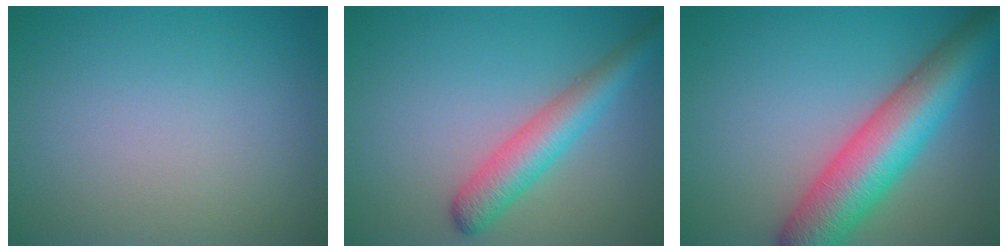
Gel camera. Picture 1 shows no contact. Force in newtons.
{"total": 4.4, "press": 4.4, "slide": 0.1}
{"total": 9.3, "press": 9.3, "slide": 0.4}